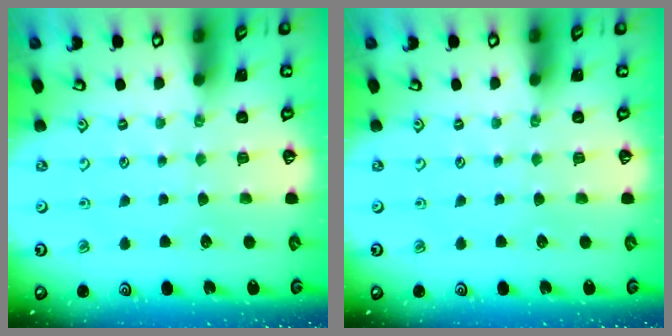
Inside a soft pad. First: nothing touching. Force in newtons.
{"total": 0.0}